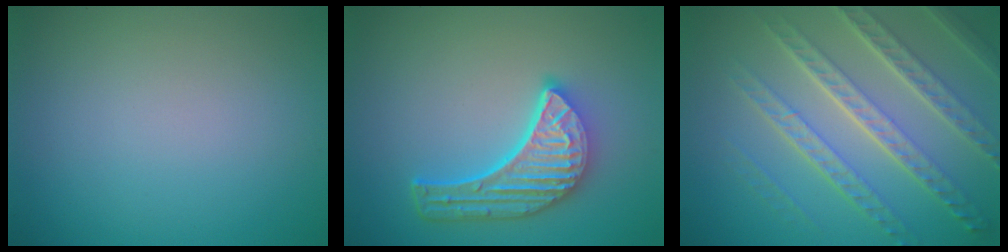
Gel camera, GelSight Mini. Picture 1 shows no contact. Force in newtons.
{"total": 6.0, "press": 4.6, "slide": 3.9}
{"total": 7.2, "press": 5.0, "slide": 5.1}